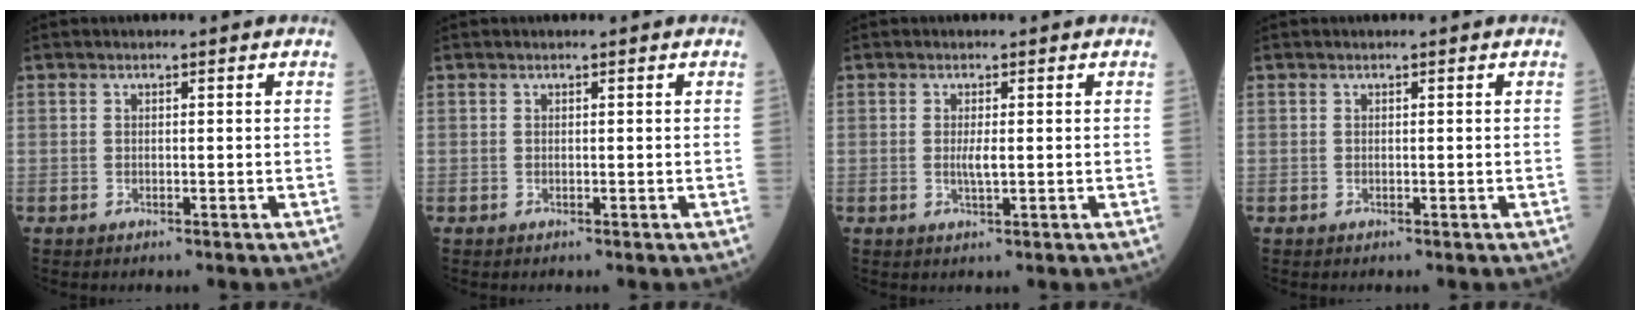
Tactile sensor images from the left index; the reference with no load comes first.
{"total": 0.0}
{"total": 1.8, "force": [-0.4, 0.2, 1.7], "torque": [-0.039, -0.007, -0.004]}
{"total": 0.0}